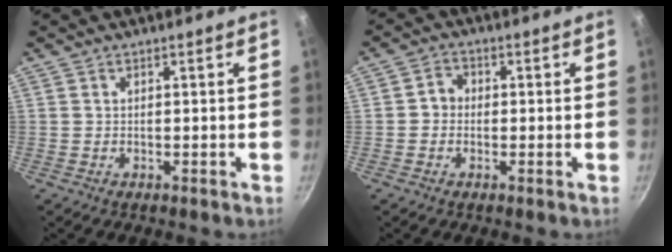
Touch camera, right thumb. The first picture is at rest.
{"total": 3.3, "force": [-0.2, 2.9, 1.5], "torque": [-0.008, 0.011, -0.010]}